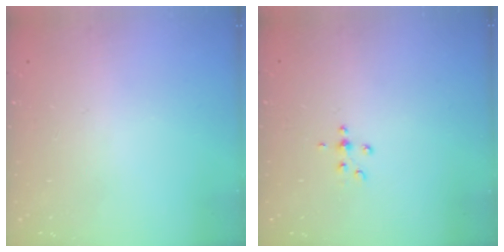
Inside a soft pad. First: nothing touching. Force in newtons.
{"total": 4.9, "press": 4.5, "slide": 1.9}